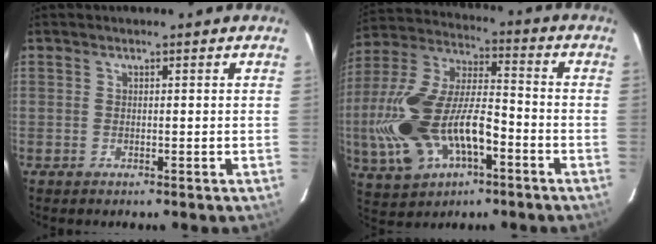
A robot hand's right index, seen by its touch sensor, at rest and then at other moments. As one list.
[{"total": 22.0, "force": [-6.9, 11.0, 17.7], "torque": [-0.403, -0.011, -0.116]}]